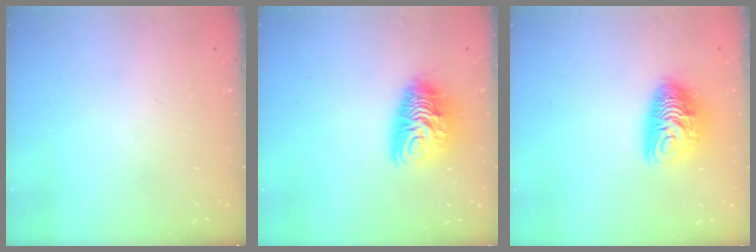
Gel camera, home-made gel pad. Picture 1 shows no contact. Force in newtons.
{"total": 11.5, "press": 11.5, "slide": 1.1}
{"total": 10.2, "press": 10.2, "slide": 0.7}